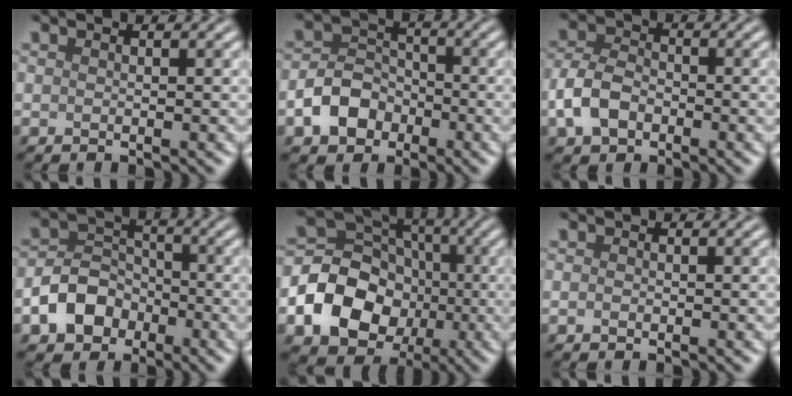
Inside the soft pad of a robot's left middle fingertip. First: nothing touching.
{"total": 4.5, "force": [-2.1, 3.4, 2.2], "torque": [-0.038, 0.002, -0.042]}
{"total": 4.1, "force": [-1.6, 2.9, 2.4], "torque": [-0.052, 0.003, -0.041]}
{"total": 5.2, "force": [-2.4, 3.9, 2.5], "torque": [-0.040, 0.001, -0.050]}
{"total": 11.6, "force": [-2.5, 9.7, 5.8], "torque": [-0.103, -0.010, -0.070]}
{"total": 0.7, "force": [-0.2, 0.5, 0.4], "torque": [-0.005, -0.001, -0.004]}